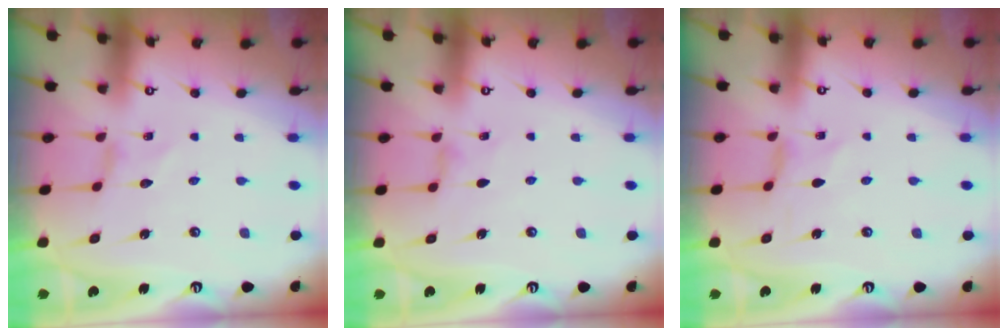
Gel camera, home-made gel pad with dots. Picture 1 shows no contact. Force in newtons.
{"total": 2.3, "press": 2.3, "slide": 0.4}
{"total": 0.0}